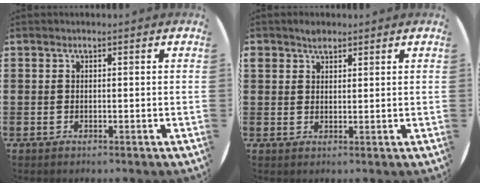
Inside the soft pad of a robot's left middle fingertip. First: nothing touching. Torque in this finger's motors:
{"motor_torque": [0.61, -0.33, 0.04, 0.03]}